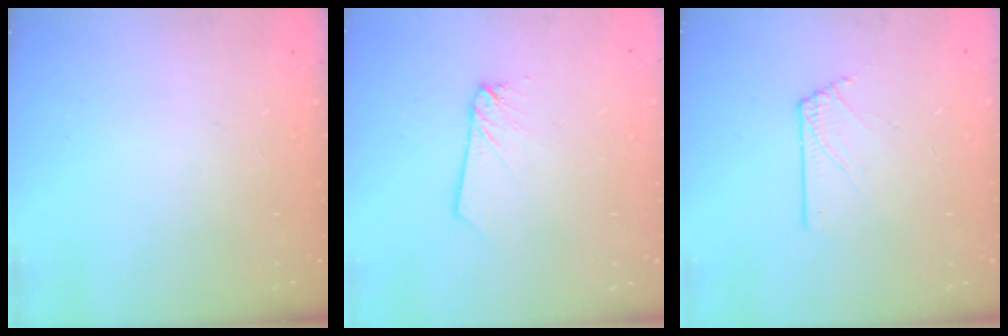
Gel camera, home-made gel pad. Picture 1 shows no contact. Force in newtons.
{"total": 1.7, "press": 1.7, "slide": 0.1}
{"total": 3.0, "press": 2.9, "slide": 0.5}